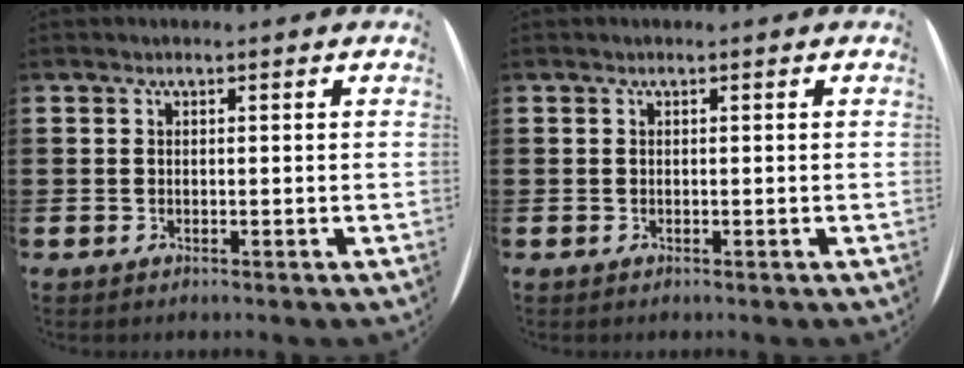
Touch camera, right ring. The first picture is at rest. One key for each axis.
{"total": 0.0}